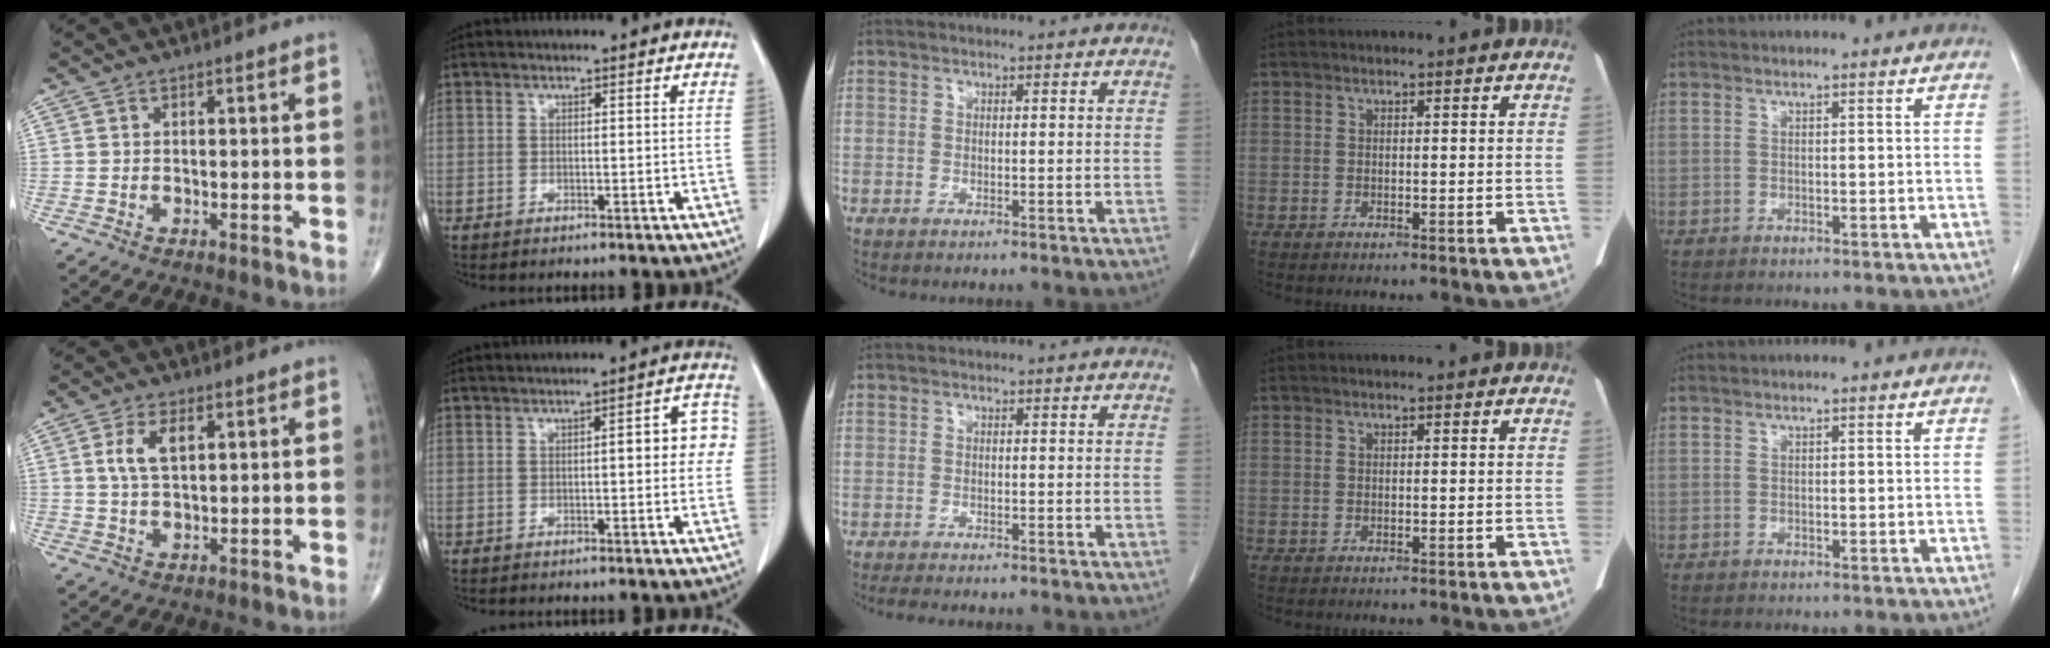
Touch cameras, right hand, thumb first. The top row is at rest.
{"thumb": {"total": 5.6, "force": [1.7, 2.7, 4.5], "torque": [-0.092, 0.002, 0.034]}, "index": {"total": 5.5, "force": [0.2, 1.6, 5.3], "torque": [-0.059, 0.020, -0.002]}, "middle": {"total": 4.5, "force": [-3.8, 0.9, 2.2], "torque": [-0.027, -0.008, -0.050]}}